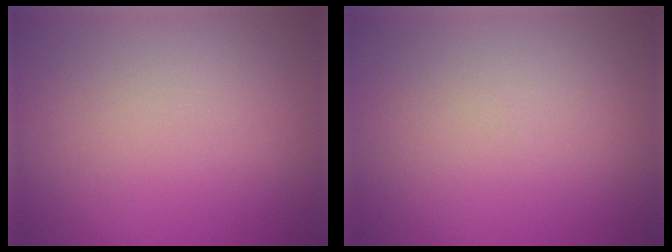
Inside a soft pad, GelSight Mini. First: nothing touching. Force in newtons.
{"total": 0.0}